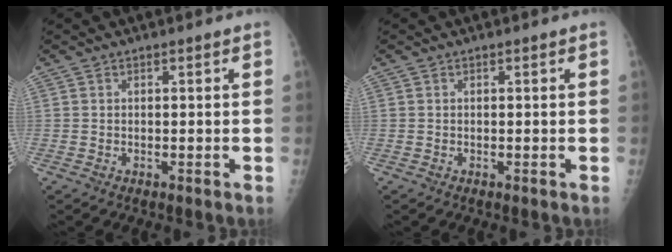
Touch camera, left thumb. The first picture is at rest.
{"total": 0.0}